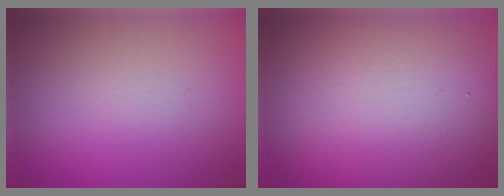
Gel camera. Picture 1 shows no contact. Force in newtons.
{"total": 13.3, "press": 13.3, "slide": 0.1}